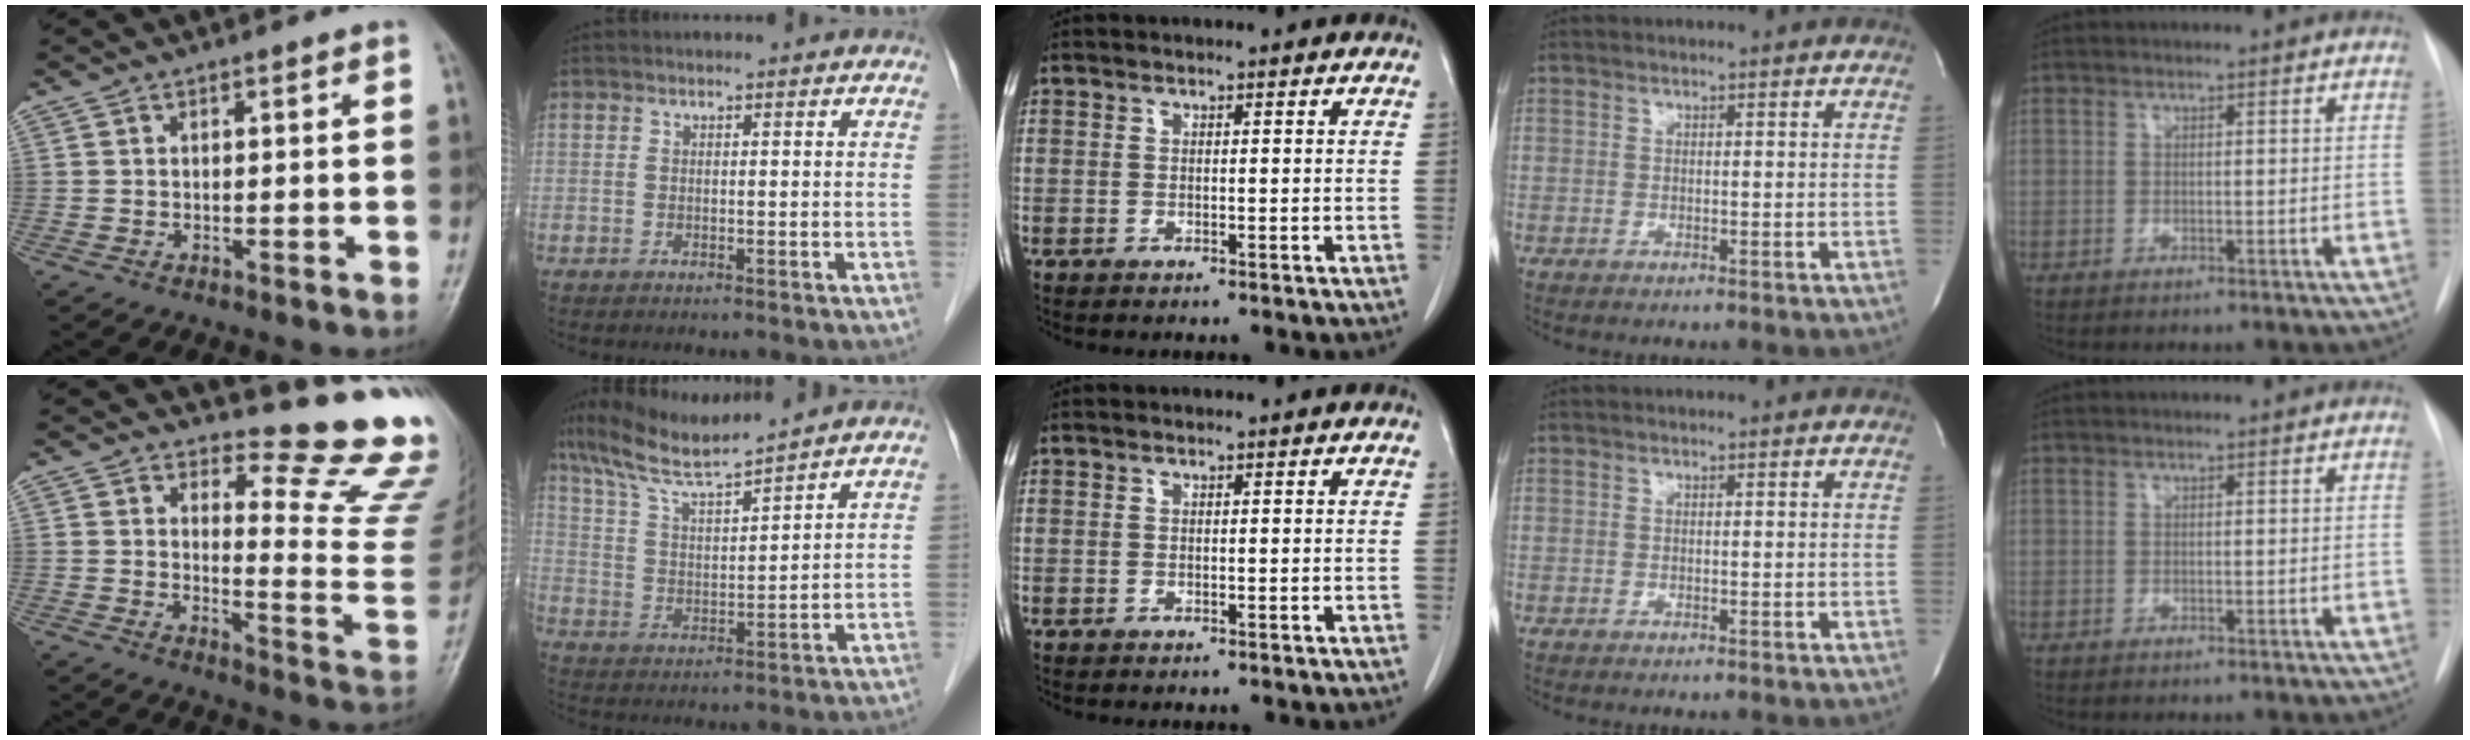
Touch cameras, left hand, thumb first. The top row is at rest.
{"thumb": {"total": 15.4, "force": [14.4, 2.7, 4.9], "torque": [-0.022, -0.185, 0.158]}, "index": {"total": 10.0, "force": [8.7, -0.3, 4.9], "torque": [-0.101, 0.009, 0.164]}}